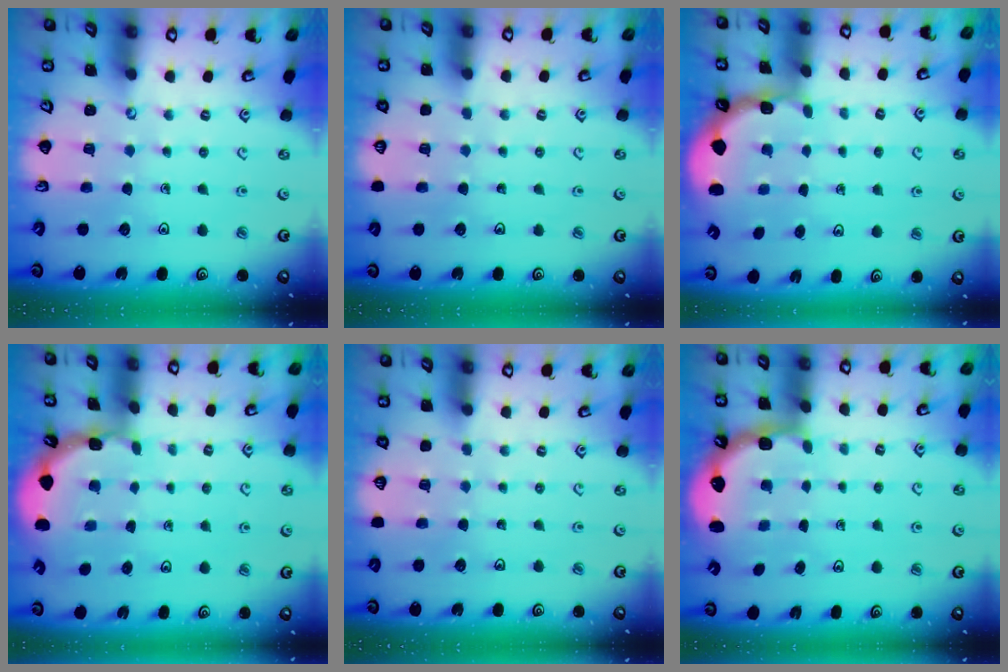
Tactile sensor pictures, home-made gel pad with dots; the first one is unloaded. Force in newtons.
{"total": 0.0}
{"total": 1.7, "press": 1.6, "slide": 0.5}
{"total": 1.7, "press": 1.6, "slide": 0.1}
{"total": 0.0}
{"total": 2.8, "press": 2.2, "slide": 1.8}